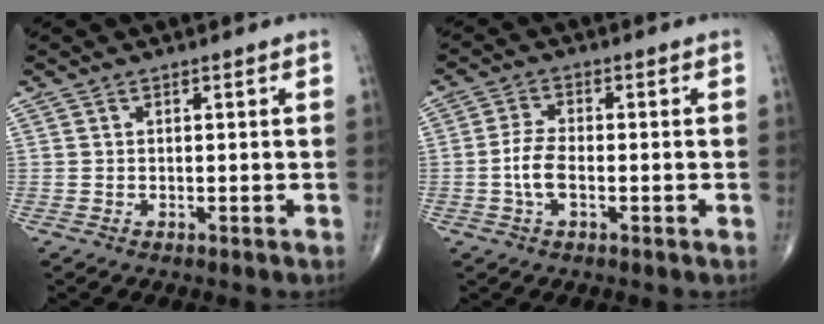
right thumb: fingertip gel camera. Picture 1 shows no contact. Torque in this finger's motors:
{"motor_torque": [-0.16, 0.53, 0.80, -0.01, 0.23]}